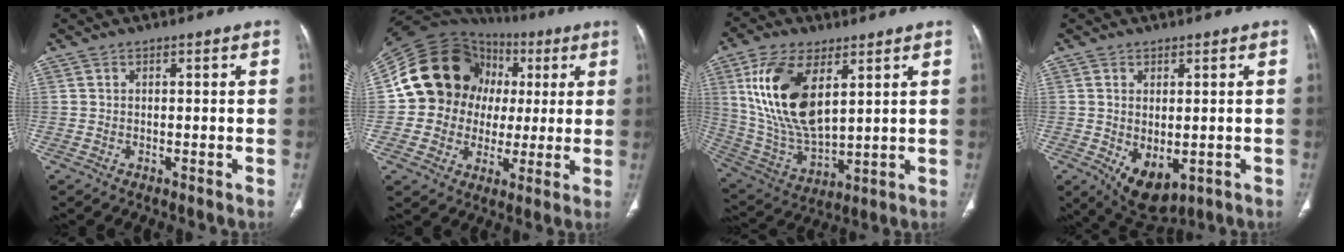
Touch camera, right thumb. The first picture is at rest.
{"total": 19.9, "force": [3.4, 17.8, 8.2], "torque": [-0.092, 0.039, 0.070]}
{"total": 18.2, "force": [6.4, 9.1, 14.4], "torque": [-0.272, -0.025, 0.133]}
{"total": 7.8, "force": [-1.7, 4.4, 6.2], "torque": [-0.091, -0.010, -0.005]}